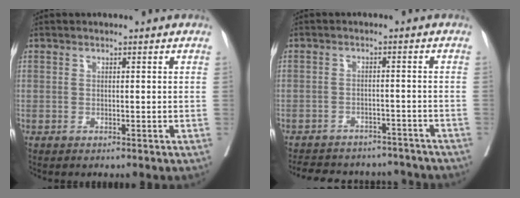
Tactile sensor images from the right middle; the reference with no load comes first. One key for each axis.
{"total": 15.0, "fx": -13.6, "fy": 5.2, "fz": 3.8, "tx": -0.090, "ty": 0.011, "tz": -0.171}